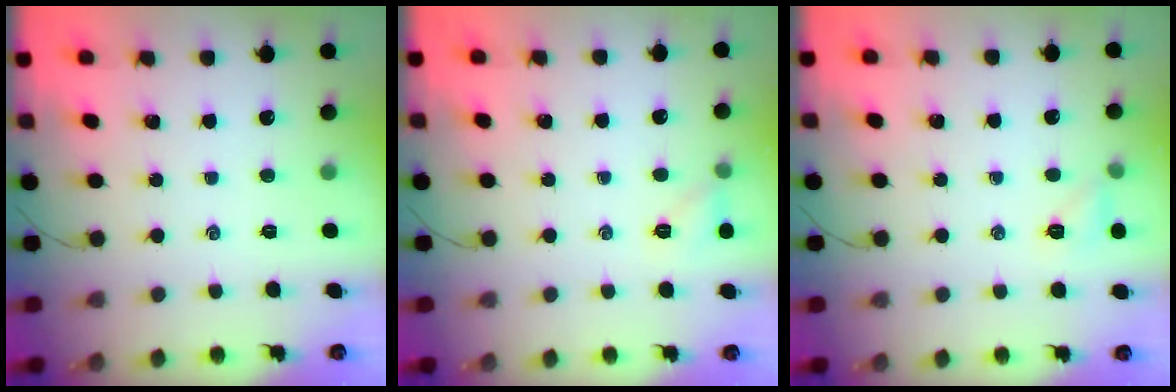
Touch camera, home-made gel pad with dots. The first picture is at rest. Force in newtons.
{"total": 6.4, "press": 6.1, "slide": 1.9}
{"total": 6.2, "press": 6.0, "slide": 1.3}